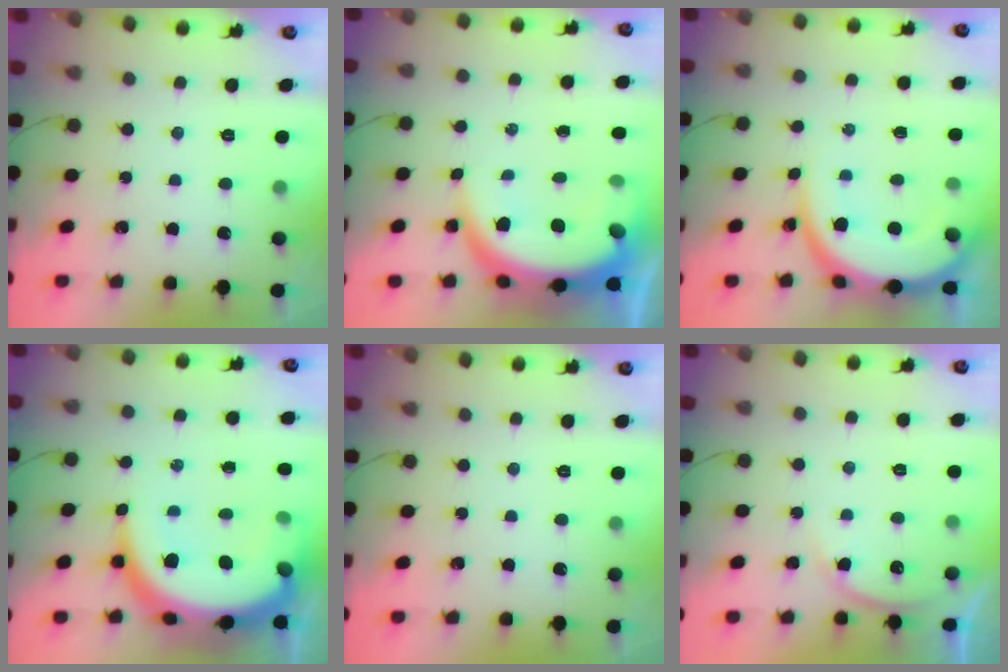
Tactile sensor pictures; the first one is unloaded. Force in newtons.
{"total": 10.7, "press": 10.7, "slide": 0.6}
{"total": 10.7, "press": 10.7, "slide": 1.0}
{"total": 19.4, "press": 19.3, "slide": 1.8}
{"total": 0.0}
{"total": 4.2, "press": 4.1, "slide": 0.5}